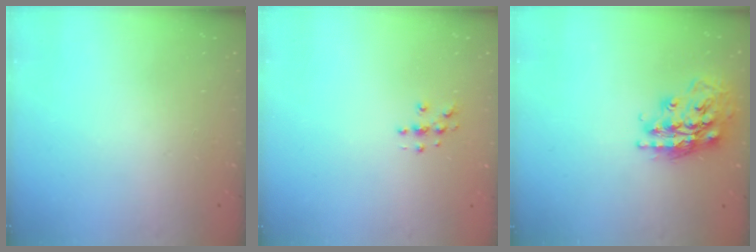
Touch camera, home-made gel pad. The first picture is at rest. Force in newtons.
{"total": 4.6, "press": 4.6, "slide": 0.4}
{"total": 18.4, "press": 18.3, "slide": 1.7}